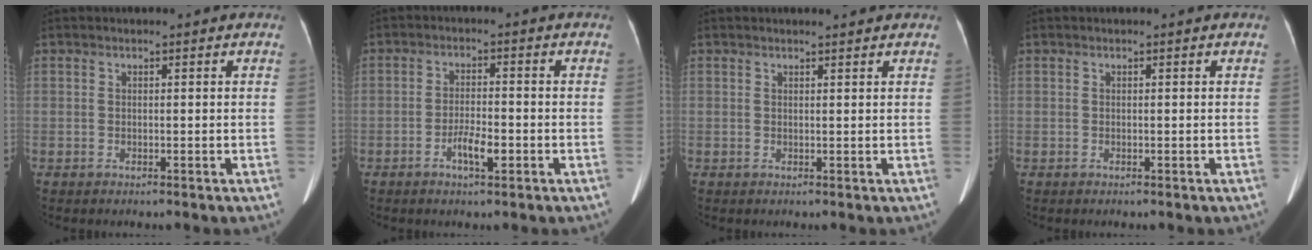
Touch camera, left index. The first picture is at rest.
{"total": 3.8, "force": [-1.8, 1.0, 3.3], "torque": [-0.061, 0.002, -0.030]}
{"total": 1.7, "force": [1.6, 0.2, 0.4], "torque": [-0.012, 0.002, 0.024]}
{"total": 0.0}